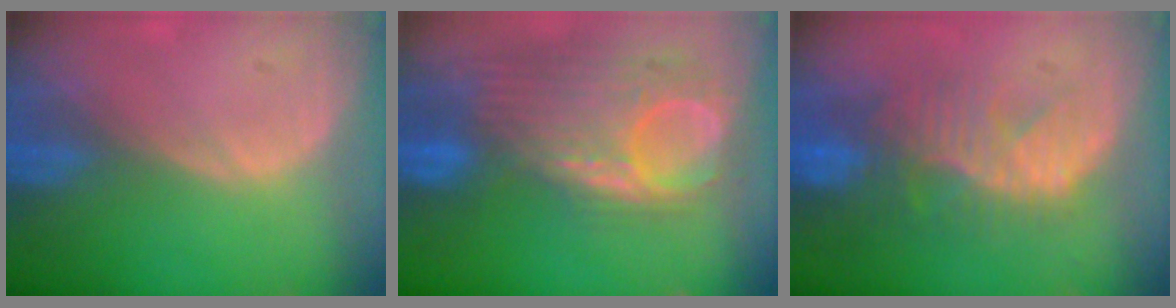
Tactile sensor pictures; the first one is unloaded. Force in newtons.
{"total": 12.0, "press": 10.4, "slide": 6.0}
{"total": 10.1, "press": 8.9, "slide": 4.7}